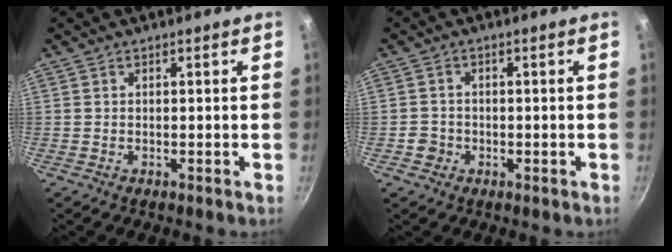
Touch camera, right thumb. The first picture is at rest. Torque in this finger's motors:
{"motor_torque": [0.16, -0.05, 0.40, -0.14, -0.01]}